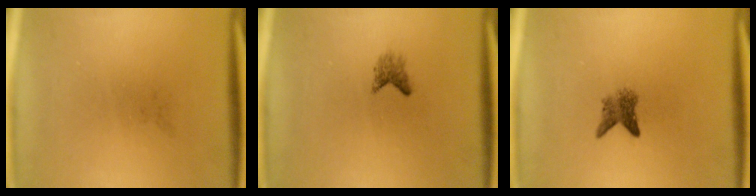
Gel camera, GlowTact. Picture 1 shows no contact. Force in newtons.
{"total": 1.4}
{"total": 2.6}